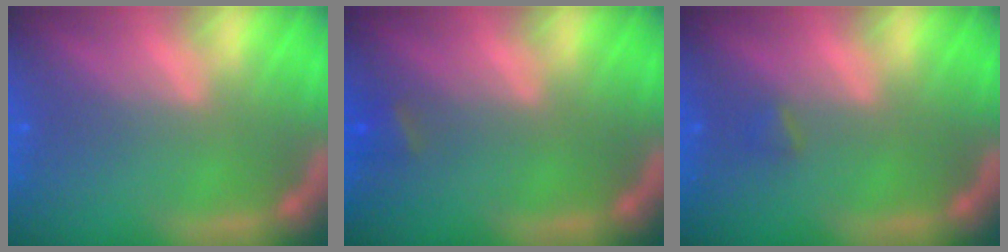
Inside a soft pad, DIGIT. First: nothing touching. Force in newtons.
{"total": 1.4}
{"total": 0.9}